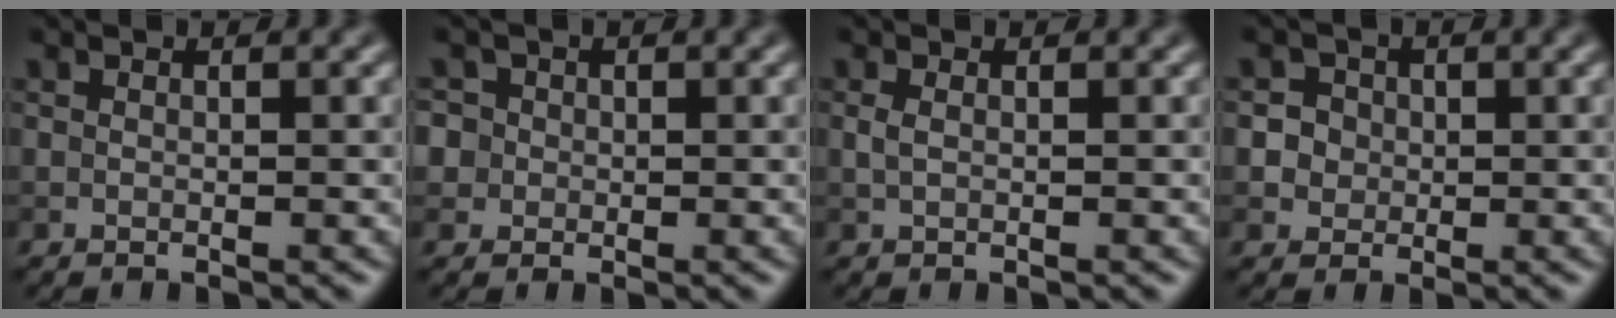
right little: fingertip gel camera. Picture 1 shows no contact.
{"total": 3.9, "force": [1.0, 3.6, 1.4], "torque": [-0.013, 0.027, 0.001]}
{"total": 0.8, "force": [0.1, 0.5, 0.6], "torque": [-0.016, 0.000, 0.002]}
{"total": 4.4, "force": [1.1, 4.0, 1.5], "torque": [-0.012, 0.024, 0.010]}